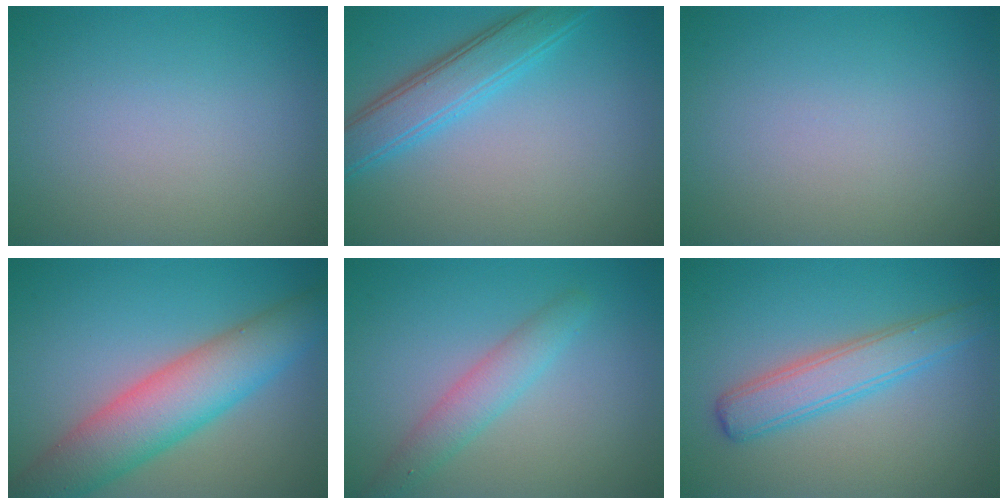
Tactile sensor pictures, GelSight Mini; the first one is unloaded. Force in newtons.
{"total": 4.4, "press": 4.4, "slide": 0.1}
{"total": 0.0}
{"total": 8.0, "press": 8.0, "slide": 0.3}
{"total": 2.8, "press": 2.8, "slide": 0.0}
{"total": 4.0, "press": 4.0, "slide": 0.0}